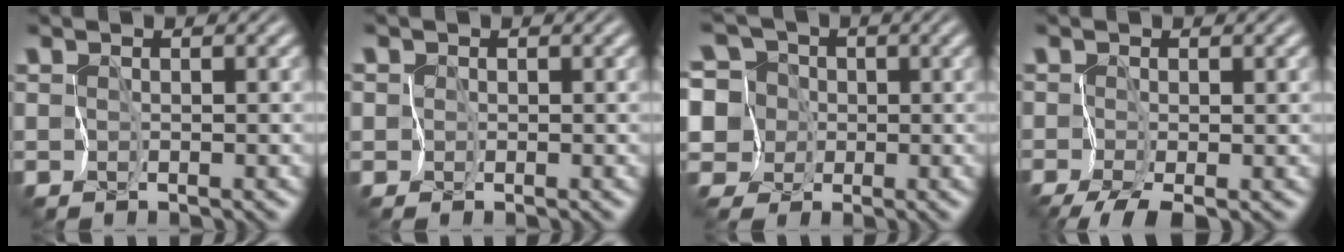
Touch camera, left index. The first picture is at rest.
{"total": 0.9, "force": [0.1, 0.9, -0.1], "torque": [0.010, 0.003, 0.002]}
{"total": 9.4, "force": [1.2, 8.6, 3.5], "torque": [-0.080, 0.036, -0.014]}
{"total": 3.0, "force": [-1.7, 1.0, 2.2], "torque": [-0.038, 0.001, -0.032]}